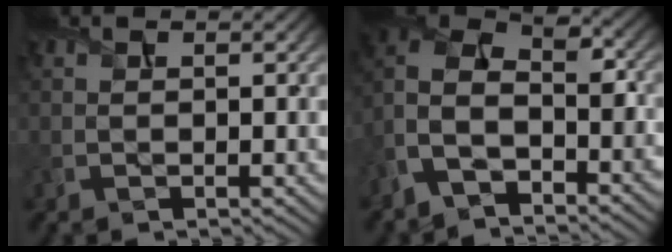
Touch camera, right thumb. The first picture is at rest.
{"total": 9.9, "force": [-6.0, 5.4, 5.7], "torque": [-0.131, -0.013, -0.124]}